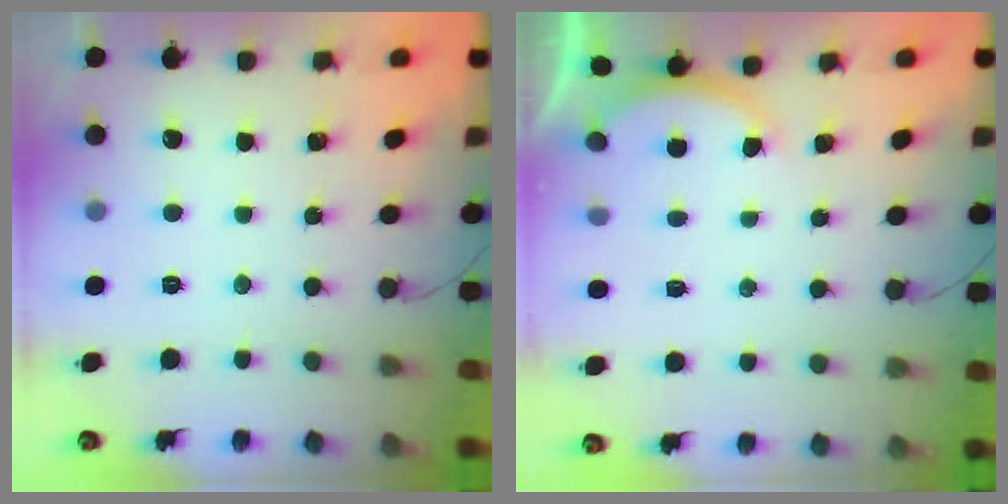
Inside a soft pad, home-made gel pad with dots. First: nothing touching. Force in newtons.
{"total": 1.9, "press": 1.8, "slide": 0.5}